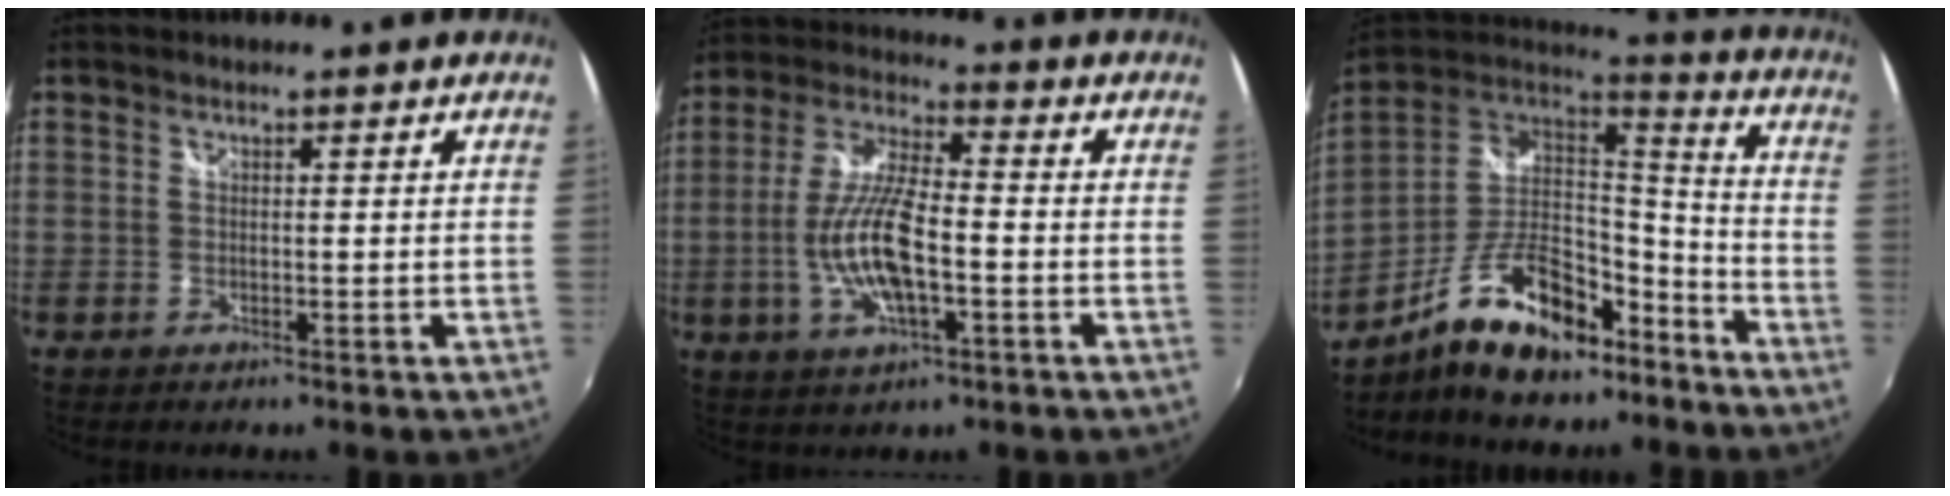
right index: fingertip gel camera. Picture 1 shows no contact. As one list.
[{"total": 12.9, "force": [-3.0, 4.1, 11.9], "torque": [-0.245, -0.003, -0.056]}, {"total": 19.4, "force": [-12.3, 8.8, 12.1], "torque": [-0.225, 0.020, -0.194]}]